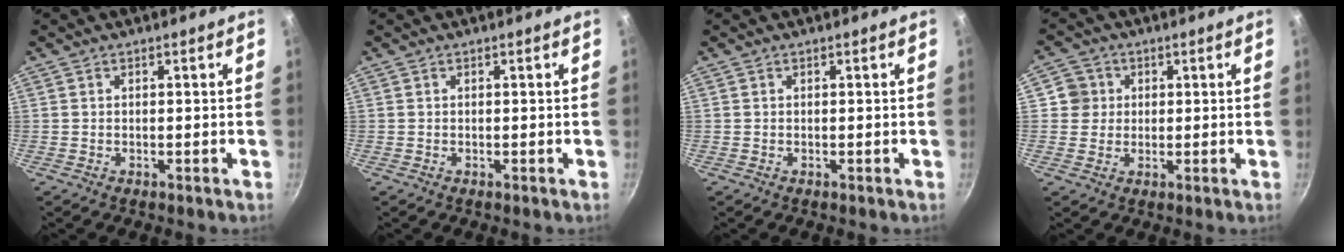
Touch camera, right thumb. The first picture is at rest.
{"total": 0.0}
{"total": 0.0}
{"total": 4.5, "force": [0.8, 4.4, 0.7], "torque": [0.029, 0.005, 0.006]}